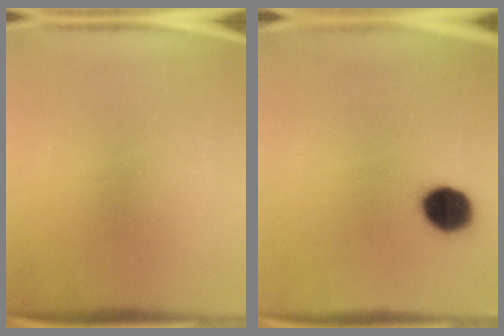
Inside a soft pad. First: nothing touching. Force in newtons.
{"total": 8.6}